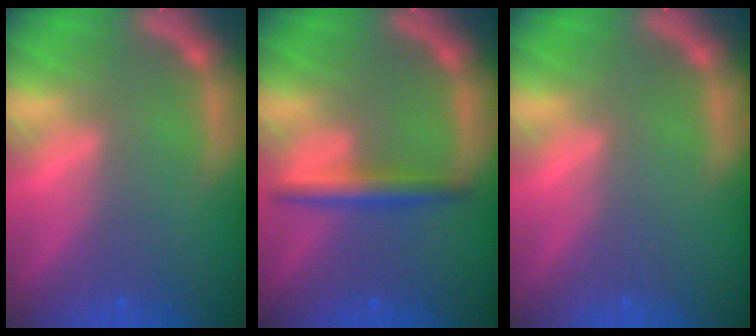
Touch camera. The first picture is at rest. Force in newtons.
{"total": 3.0}
{"total": 0.0}